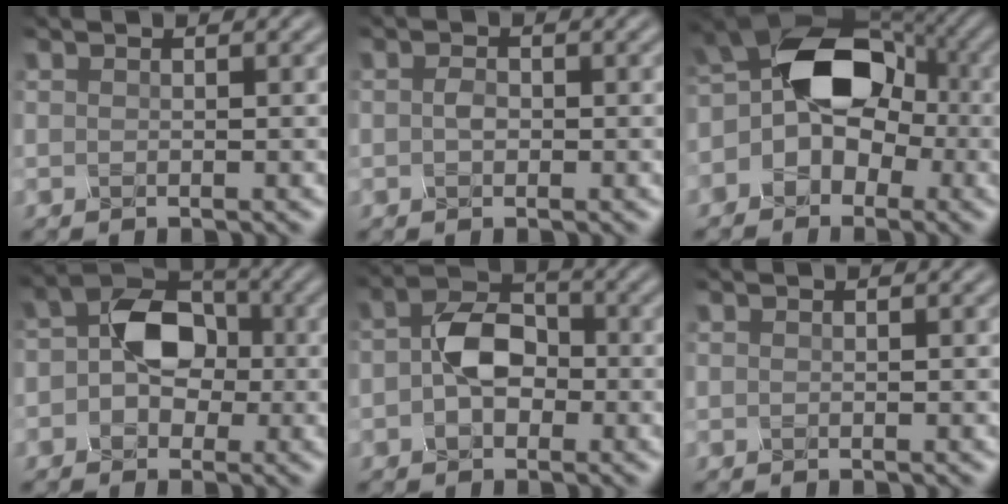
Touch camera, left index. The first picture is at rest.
{"total": 1.2, "force": [-0.1, 0.8, 0.9], "torque": [-0.019, 0.000, -0.005]}
{"total": 10.2, "force": [-0.8, 7.4, 6.9], "torque": [-0.062, 0.029, -0.046]}
{"total": 5.5, "force": [-0.4, 4.0, 3.8], "torque": [-0.054, 0.013, -0.017]}
{"total": 4.5, "force": [-0.6, 3.1, 3.2], "torque": [-0.057, 0.006, -0.019]}
{"total": 0.0}